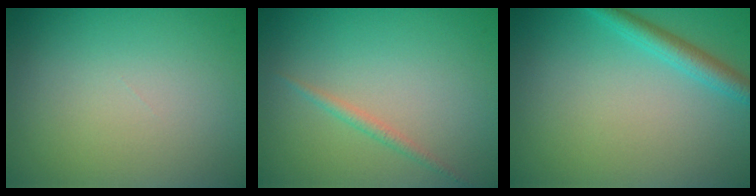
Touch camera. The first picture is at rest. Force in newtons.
{"total": 1.0, "press": 1.0, "slide": 0.1}
{"total": 2.5, "press": 2.5, "slide": 0.1}